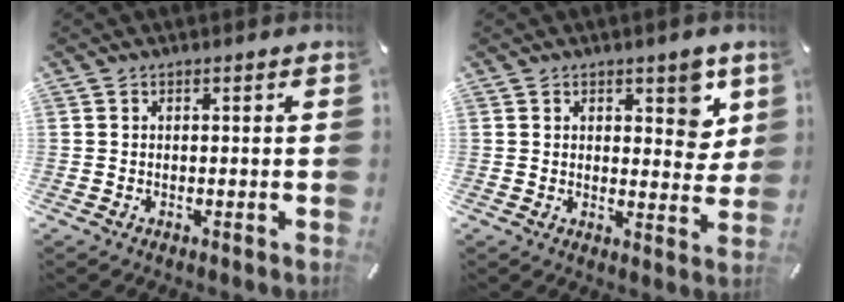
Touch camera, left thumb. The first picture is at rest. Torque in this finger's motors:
{"motor_torque": [0.27, -0.20, 0.28, 0.16, 0.02]}